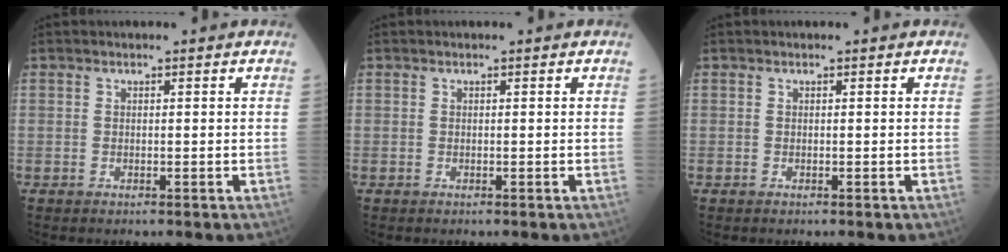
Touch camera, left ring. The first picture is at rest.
{"total": 0.0}
{"total": 0.0}